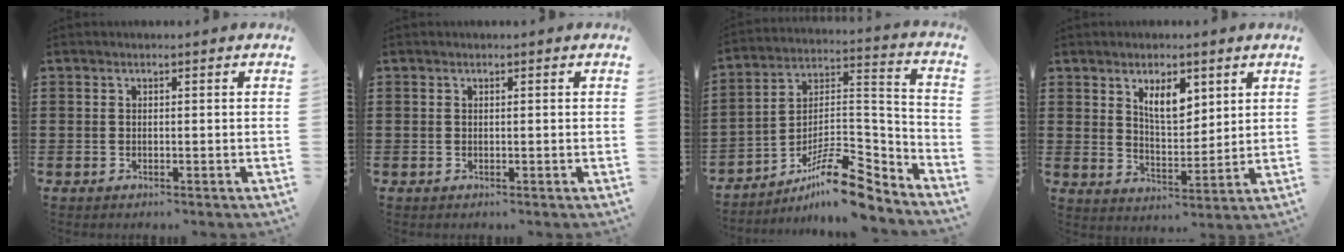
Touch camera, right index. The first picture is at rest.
{"total": 0.0}
{"total": 12.1, "force": [-9.1, 3.4, 7.1], "torque": [-0.113, 0.034, -0.174]}
{"total": 6.0, "force": [3.3, 2.7, 4.3], "torque": [-0.070, -0.002, 0.053]}